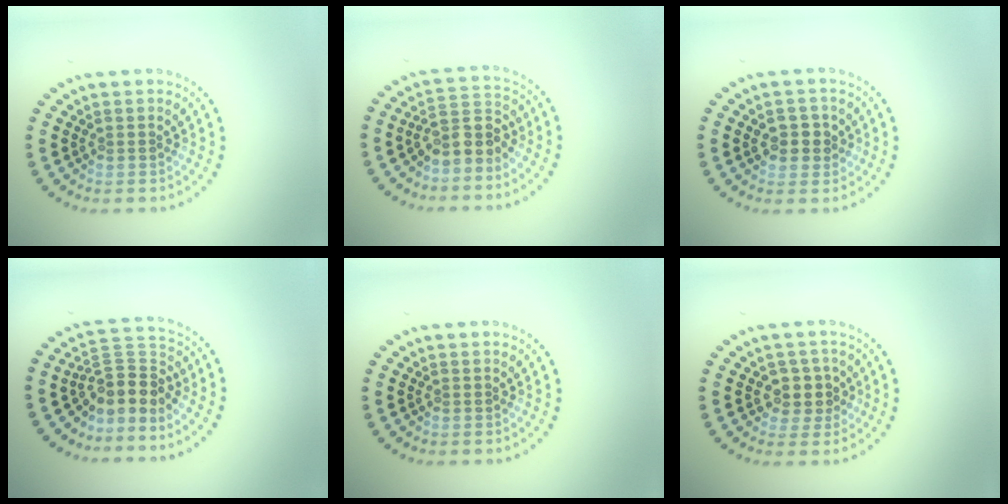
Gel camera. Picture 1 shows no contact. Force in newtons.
{"total": 3.2, "press": 2.8, "slide": 1.5}
{"total": 1.9, "press": 1.8, "slide": 0.2}
{"total": 3.7, "press": 2.6, "slide": 2.6}
{"total": 0.0}
{"total": 2.4, "press": 2.1, "slide": 1.2}